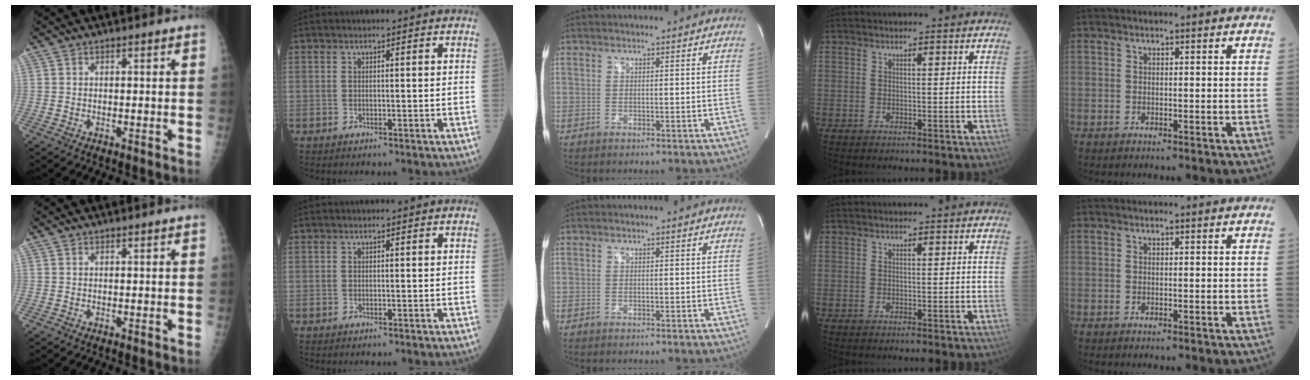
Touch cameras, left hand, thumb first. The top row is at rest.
{}